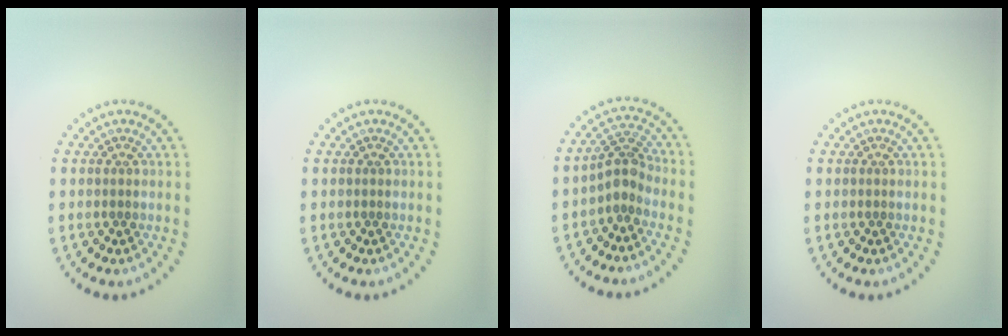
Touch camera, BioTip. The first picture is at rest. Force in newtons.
{"total": 0.0}
{"total": 2.4, "press": 1.9, "slide": 1.5}
{"total": 0.0}